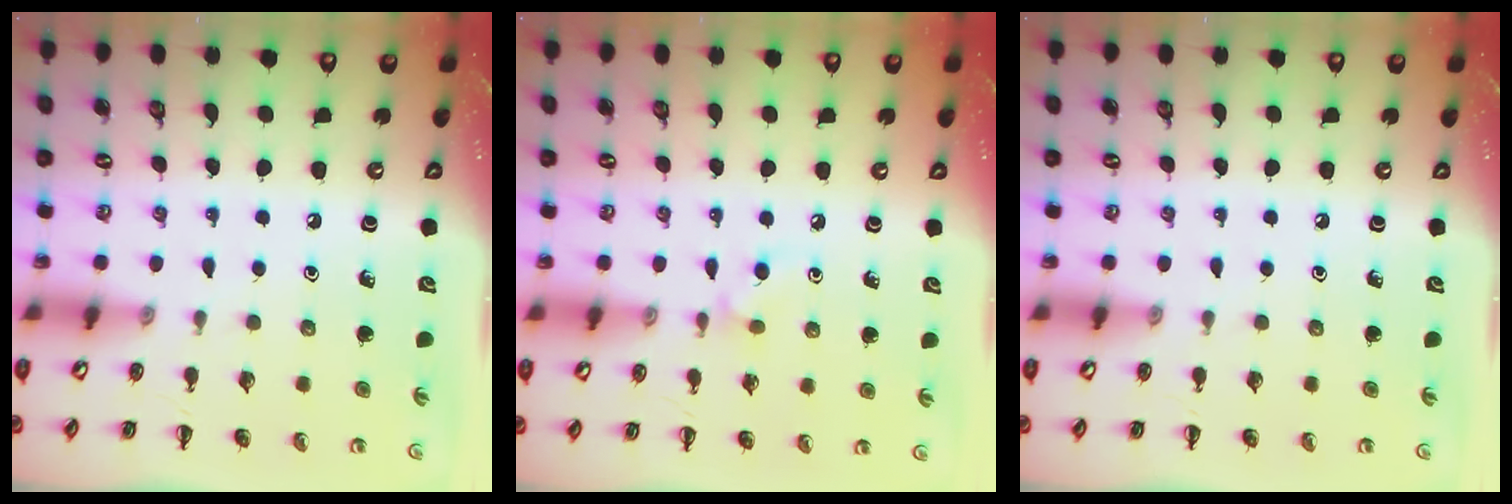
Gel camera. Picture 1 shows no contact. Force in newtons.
{"total": 5.7, "press": 5.4, "slide": 1.7}
{"total": 0.0}